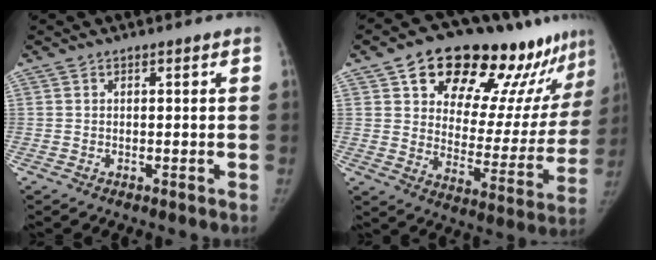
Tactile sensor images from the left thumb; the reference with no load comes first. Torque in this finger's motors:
{"motor_torque": [1.96, 1.96, 1.20, -1.57, 0.34]}